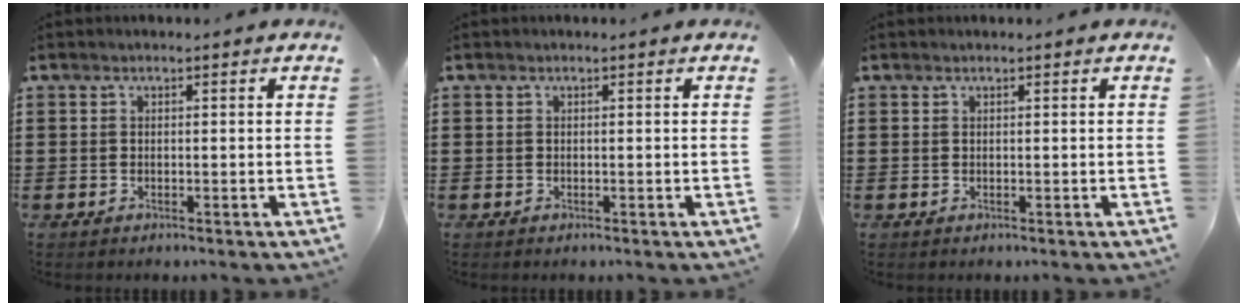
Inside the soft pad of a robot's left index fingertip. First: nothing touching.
{"total": 0.0}
{"total": 0.0}